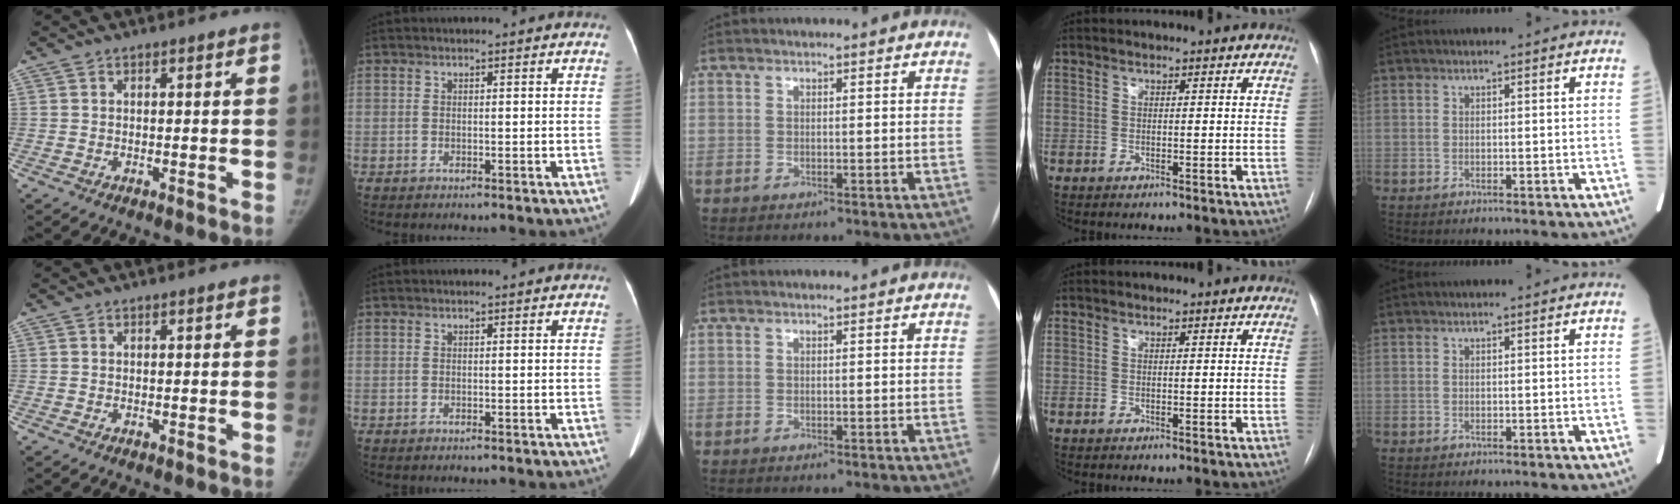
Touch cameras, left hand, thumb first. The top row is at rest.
{}